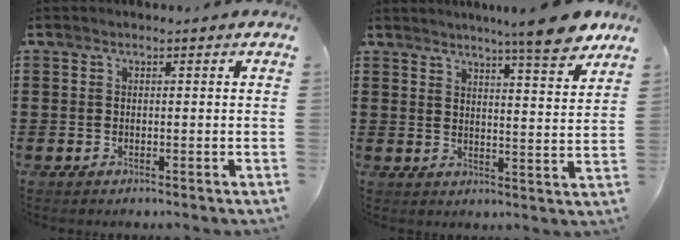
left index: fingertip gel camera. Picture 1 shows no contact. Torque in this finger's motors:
{"motor_torque": [1.10, -1.04, 0.36, 0.11]}